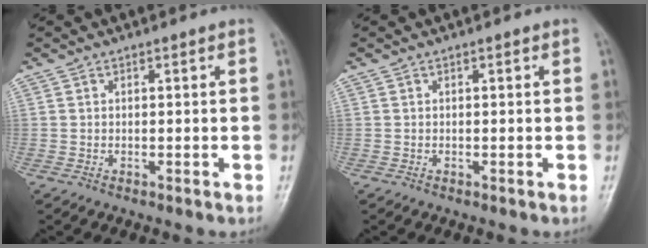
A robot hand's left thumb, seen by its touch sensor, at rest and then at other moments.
{"total": 0.0}